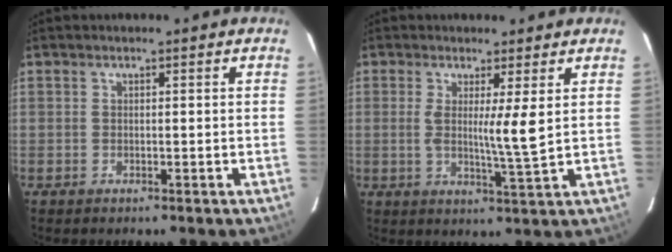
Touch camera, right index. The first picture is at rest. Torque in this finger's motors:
{"motor_torque": [0.03, 0.06, 0.08, 0.09]}